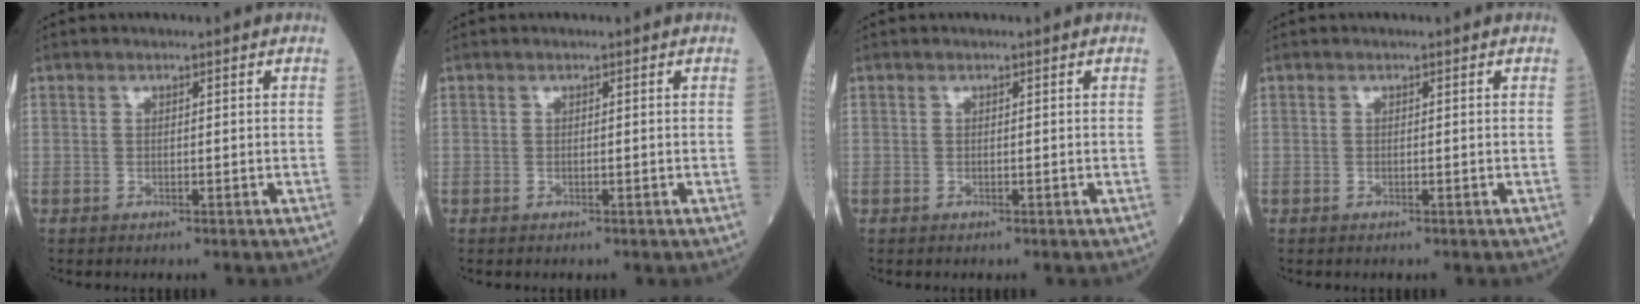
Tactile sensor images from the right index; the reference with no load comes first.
{"total": 0.0}
{"total": 0.0}
{"total": 0.0}